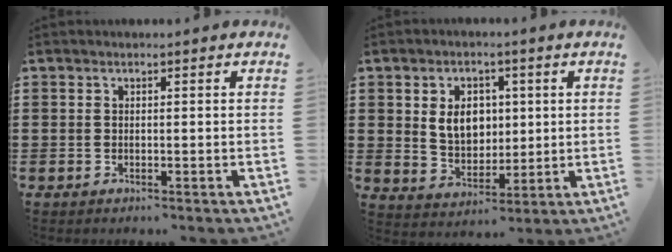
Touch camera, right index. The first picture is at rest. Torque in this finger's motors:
{"motor_torque": [1.04, 0.07, 0.62, 0.08]}